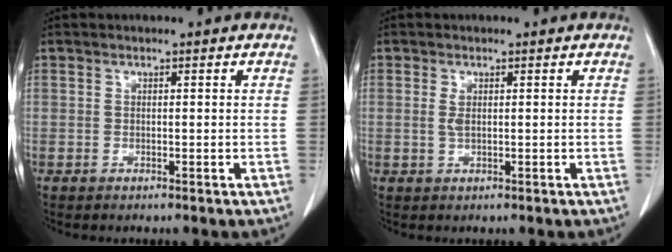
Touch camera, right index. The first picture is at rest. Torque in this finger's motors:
{"motor_torque": [0.04, 0.04, 0.06, 0.03]}